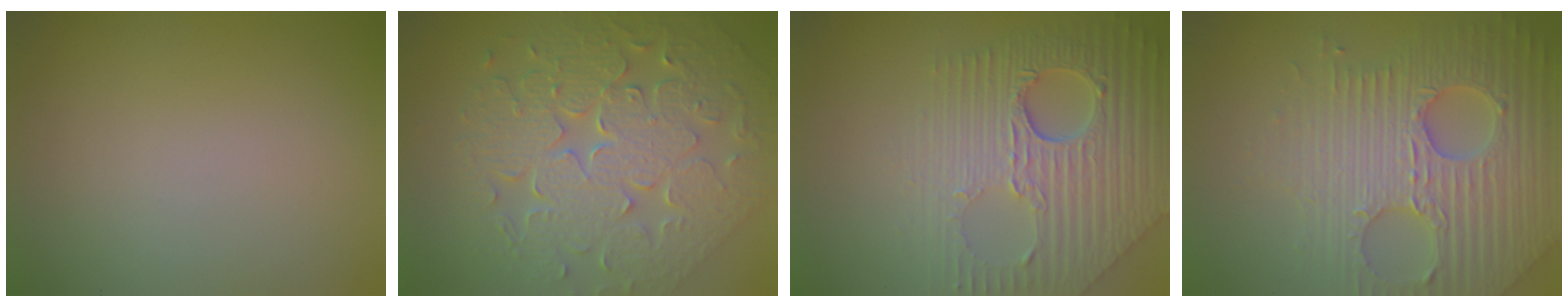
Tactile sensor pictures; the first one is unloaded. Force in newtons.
{"total": 9.1, "press": 6.7, "slide": 6.2}
{"total": 8.4, "press": 5.9, "slide": 6.0}
{"total": 7.3, "press": 7.1, "slide": 1.8}